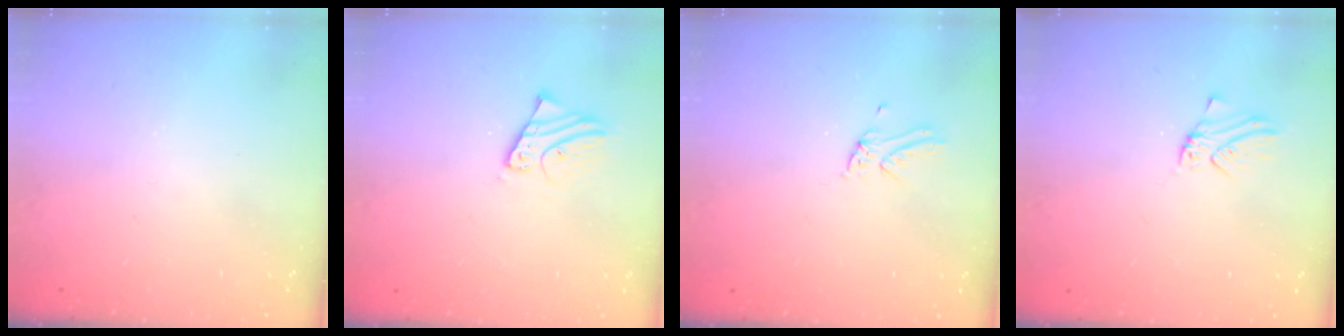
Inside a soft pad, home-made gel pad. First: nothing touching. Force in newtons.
{"total": 2.6, "press": 2.6, "slide": 0.1}
{"total": 2.0, "press": 2.0, "slide": 0.1}
{"total": 0.0}